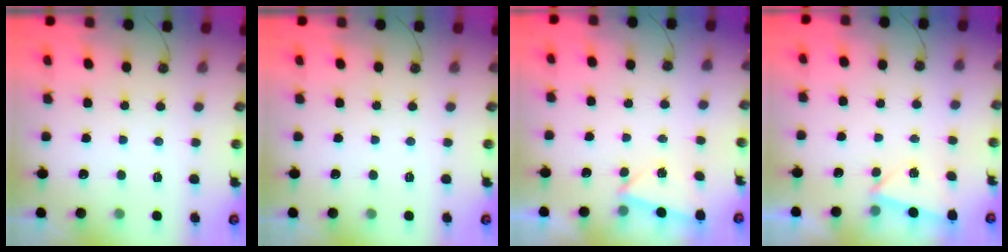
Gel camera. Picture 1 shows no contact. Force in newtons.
{"total": 0.0}
{"total": 1.6, "press": 0.9, "slide": 1.2}
{"total": 1.6, "press": 0.9, "slide": 1.2}